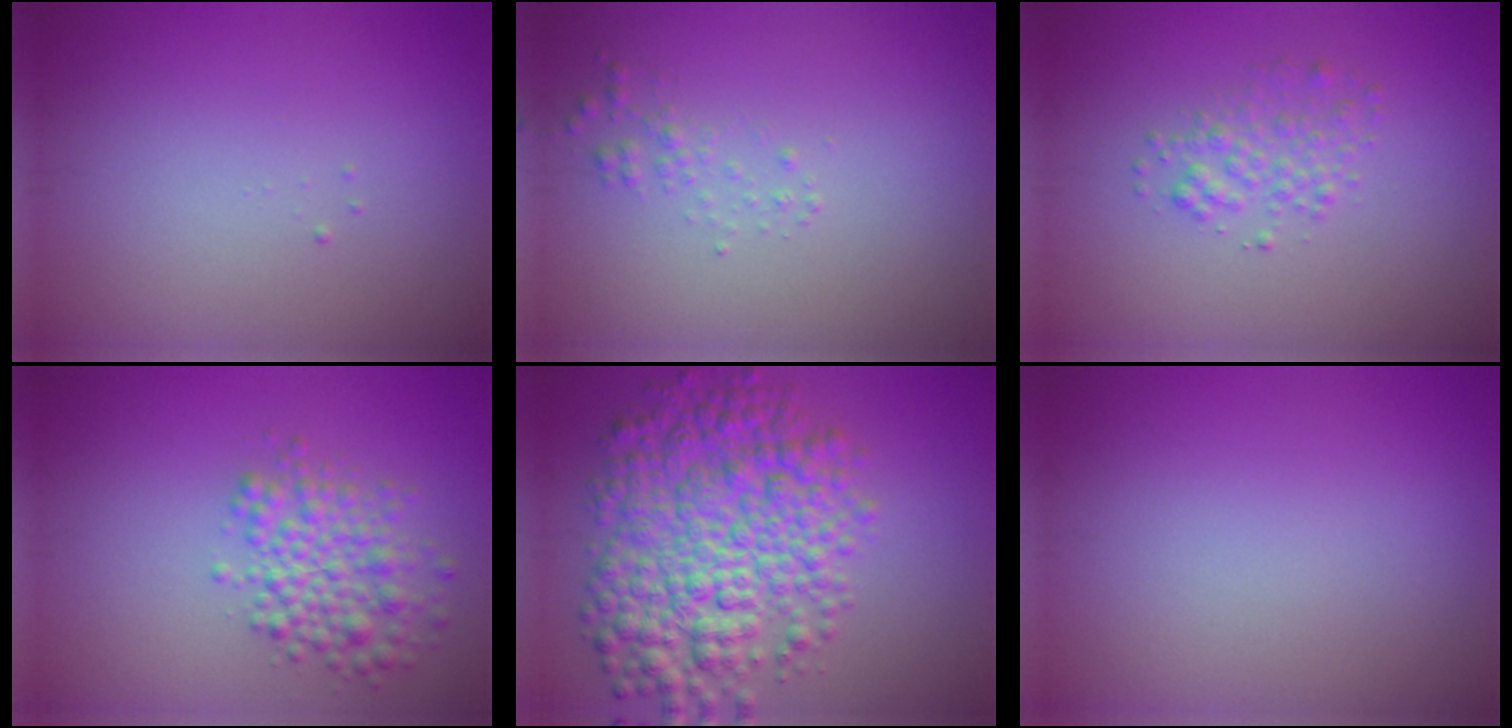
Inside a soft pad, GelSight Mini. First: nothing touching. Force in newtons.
{"total": 1.1, "press": 1.1, "slide": 0.0}
{"total": 2.0, "press": 2.0, "slide": 0.1}
{"total": 4.3, "press": 4.3, "slide": 0.2}
{"total": 9.1, "press": 9.1, "slide": 0.1}
{"total": 0.0}